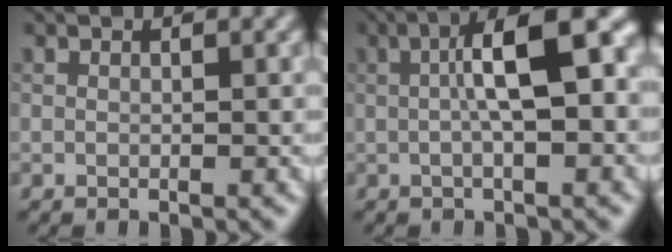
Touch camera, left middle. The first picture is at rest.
{"total": 8.6, "force": [1.0, 2.5, 8.1], "torque": [-0.120, 0.020, 0.008]}